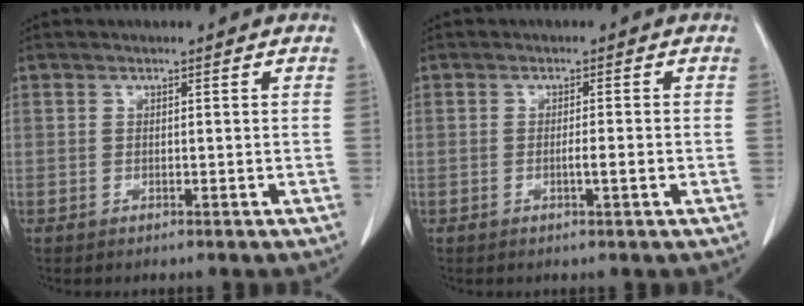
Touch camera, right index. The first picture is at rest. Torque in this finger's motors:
{"motor_torque": [0.30, -0.28, 0.05, 0.04]}